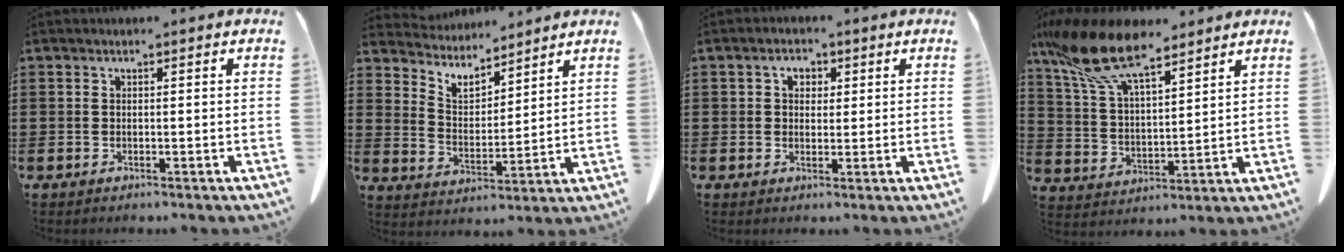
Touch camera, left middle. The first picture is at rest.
{"total": 5.1, "force": [4.9, 1.5, 0.4], "torque": [-0.036, -0.034, 0.084]}
{"total": 2.5, "force": [0.8, 2.1, 1.2], "torque": [-0.024, 0.007, 0.010]}
{"total": 12.8, "force": [9.4, 3.7, 7.8], "torque": [-0.191, -0.031, 0.166]}